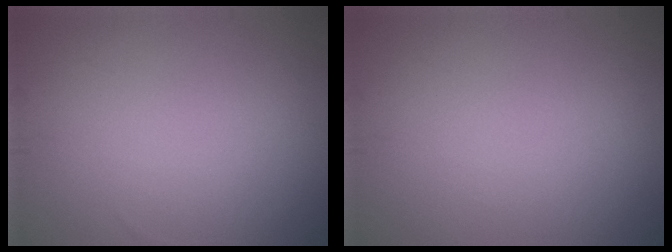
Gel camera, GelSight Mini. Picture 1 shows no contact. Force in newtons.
{"total": 0.0}